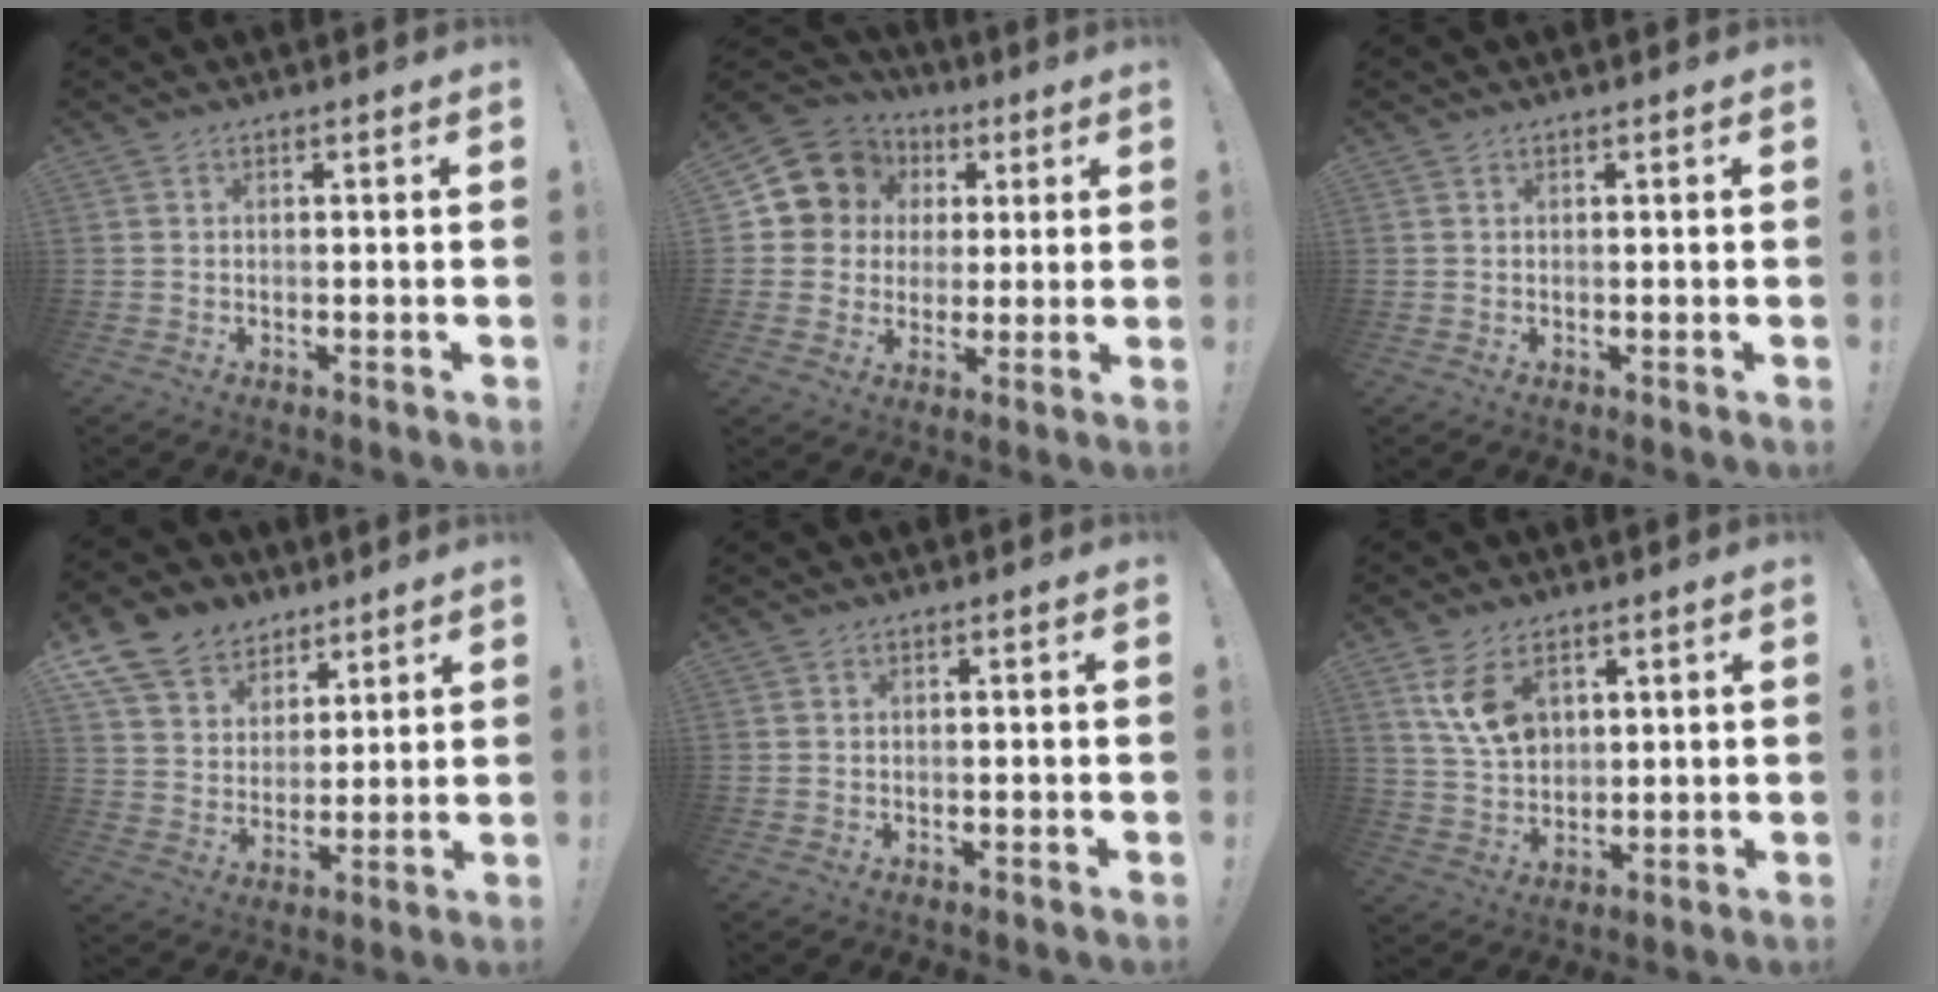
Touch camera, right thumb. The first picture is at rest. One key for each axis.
{"total": 12.1, "fx": 4.5, "fy": 10.6, "fz": 3.7, "tx": -0.057, "ty": -0.019, "tz": 0.098}
{"total": 0.0}
{"total": 12.4, "fx": 8.0, "fy": 8.8, "fz": 3.4, "tx": -0.061, "ty": -0.057, "tz": 0.159}
{"total": 0.7, "fx": 0.1, "fy": 0.0, "fz": -0.6, "tx": 0.002, "ty": 0.002, "tz": 0.002}
{"total": 10.4, "fx": 4.9, "fy": 6.5, "fz": 6.4, "tx": -0.115, "ty": -0.016, "tz": 0.095}